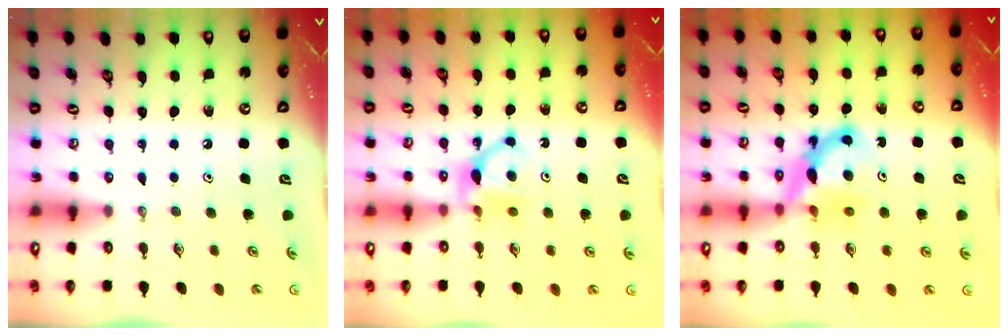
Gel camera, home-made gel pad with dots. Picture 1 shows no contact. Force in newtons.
{"total": 5.5, "press": 5.5, "slide": 0.7}
{"total": 7.4, "press": 7.3, "slide": 0.6}